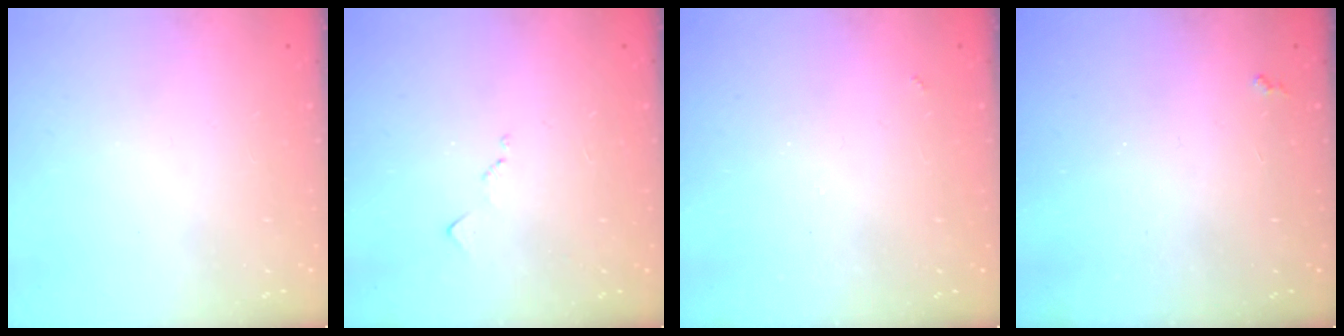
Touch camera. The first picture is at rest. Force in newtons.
{"total": 6.3, "press": 6.3, "slide": 0.9}
{"total": 2.5, "press": 2.5, "slide": 0.5}
{"total": 2.3, "press": 2.2, "slide": 0.4}